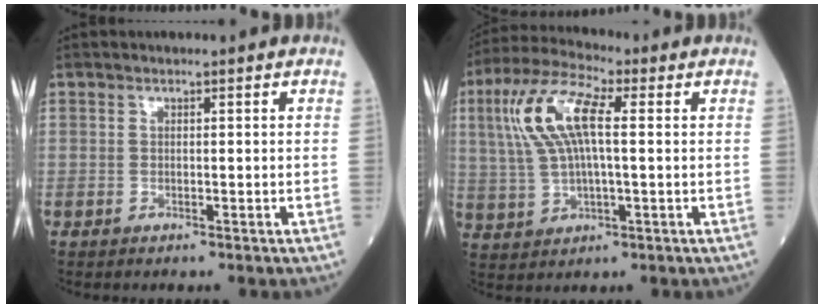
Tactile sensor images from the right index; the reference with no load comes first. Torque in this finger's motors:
{"motor_torque": [0.44, 0.05, 0.45, 0.21]}